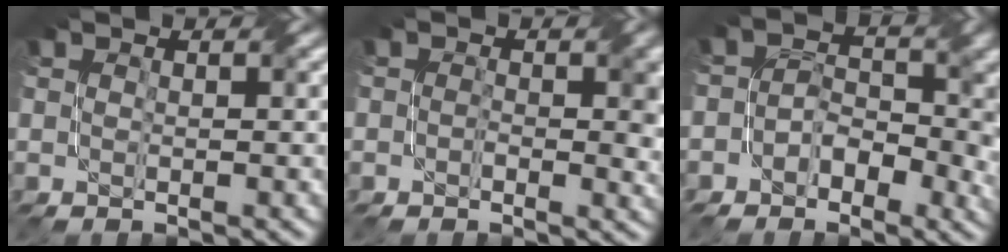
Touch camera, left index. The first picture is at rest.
{"total": 3.3, "force": [0.2, 1.8, 2.8], "torque": [-0.029, 0.000, -0.003]}
{"total": 4.8, "force": [-1.3, 3.4, 3.2], "torque": [-0.041, -0.001, -0.031]}